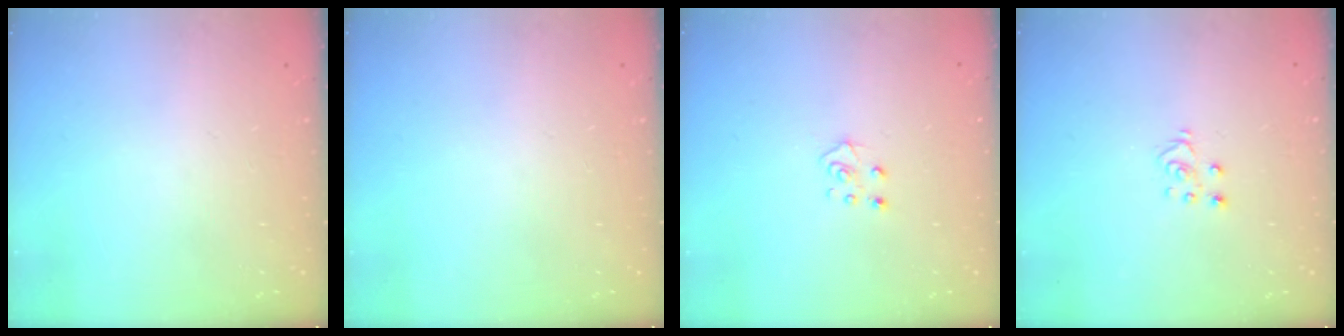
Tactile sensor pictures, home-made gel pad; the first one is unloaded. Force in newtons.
{"total": 0.0}
{"total": 4.8, "press": 4.8, "slide": 0.4}
{"total": 3.9, "press": 3.9, "slide": 0.1}